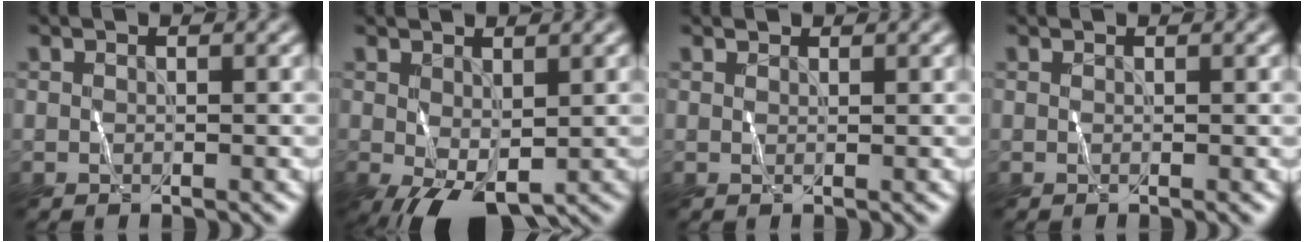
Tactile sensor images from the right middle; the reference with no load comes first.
{"total": 4.3, "force": [-0.6, 2.2, 3.7], "torque": [-0.083, -0.003, -0.006]}
{"total": 0.7, "force": [0.7, 0.1, 0.0], "torque": [-0.004, 0.003, 0.011]}
{"total": 0.6, "force": [0.5, 0.0, 0.2], "torque": [-0.004, -0.001, 0.005]}